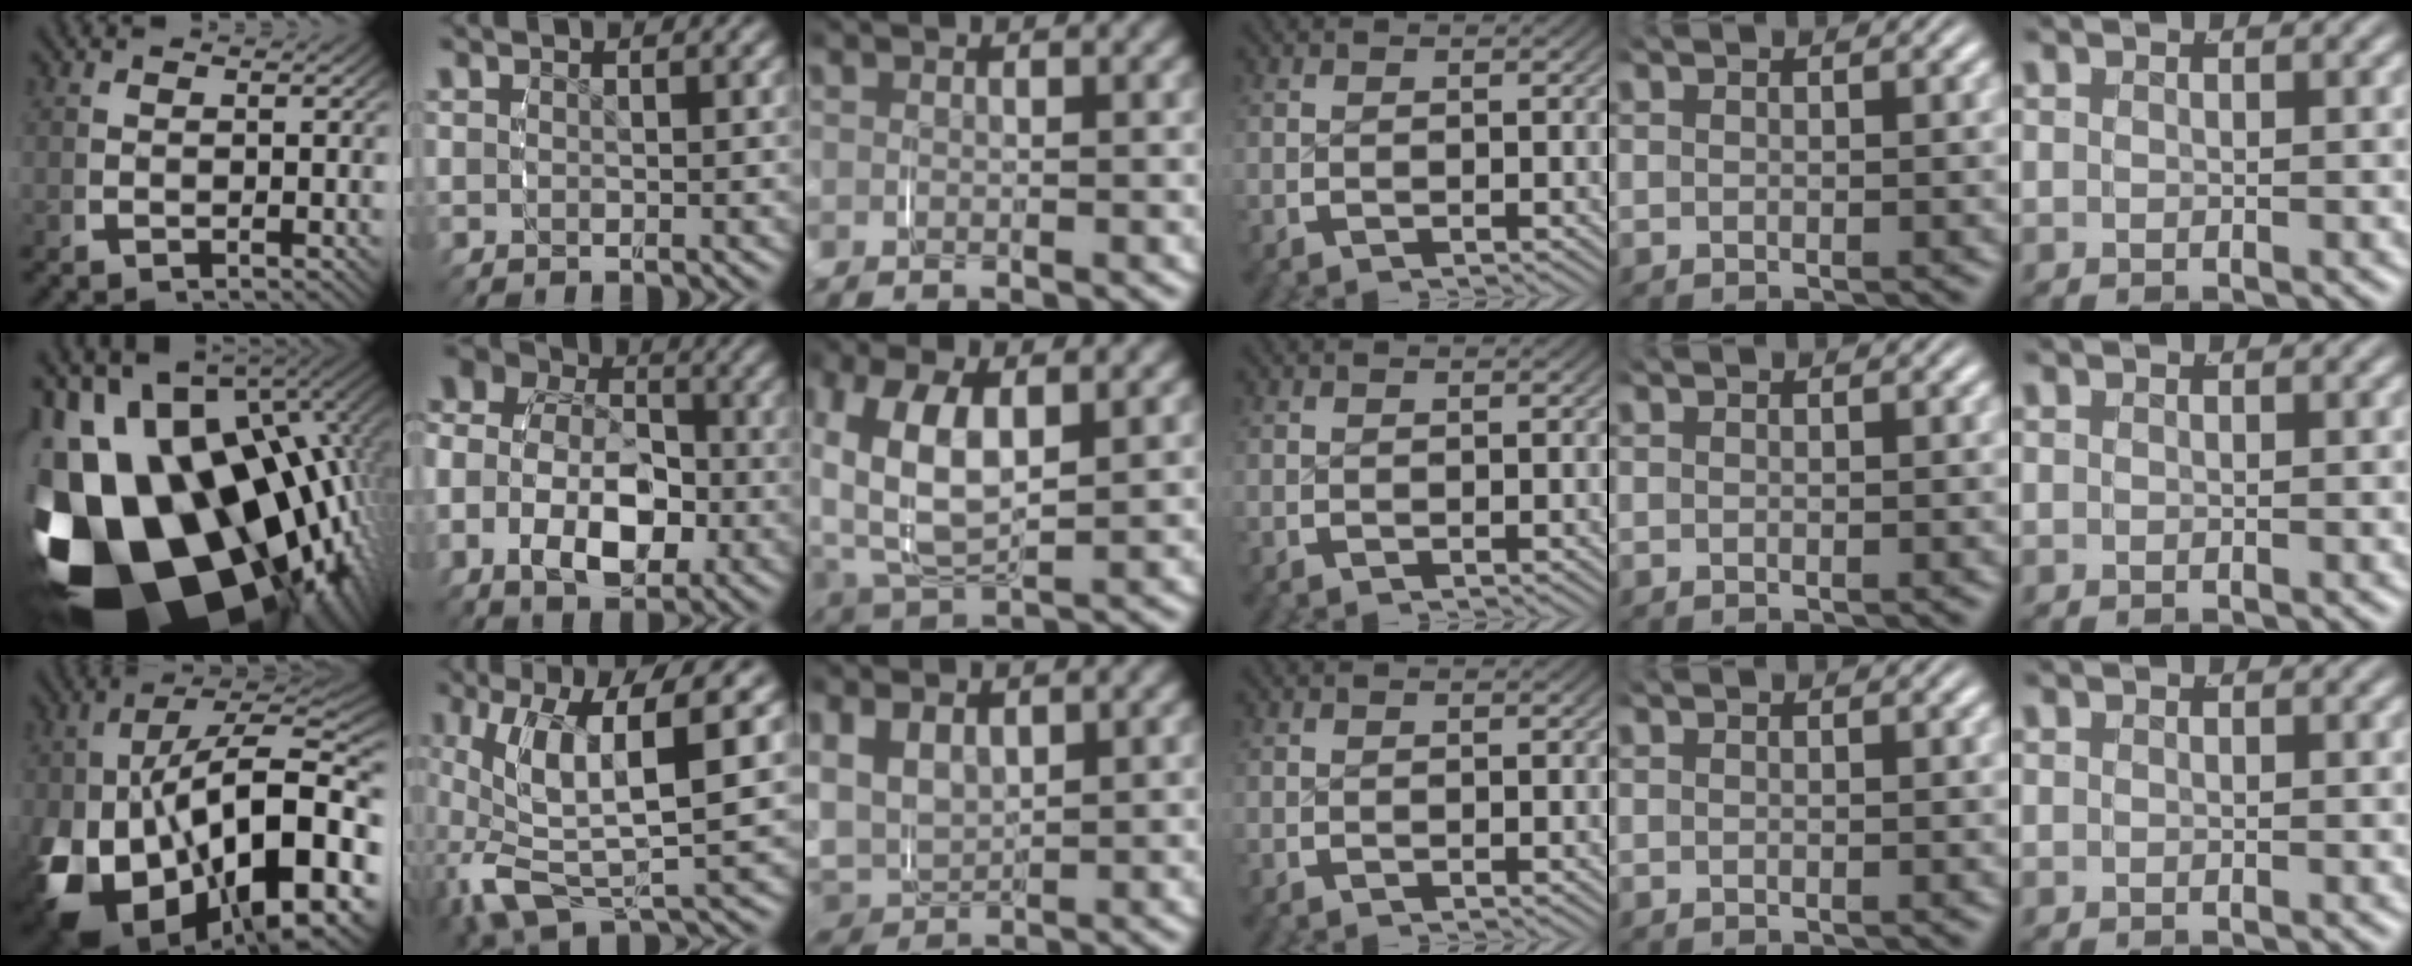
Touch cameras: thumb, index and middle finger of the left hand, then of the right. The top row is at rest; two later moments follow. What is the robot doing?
{"motion": "grasp_and_lifting", "object": "shoes"}